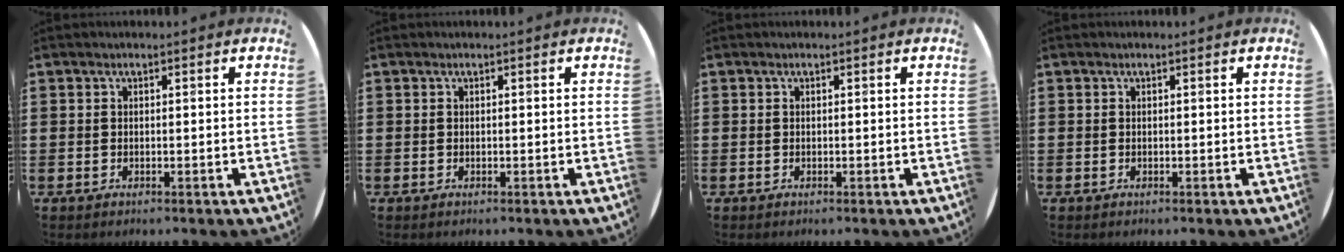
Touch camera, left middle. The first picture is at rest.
{"total": 0.0}
{"total": 0.0}
{"total": 0.0}